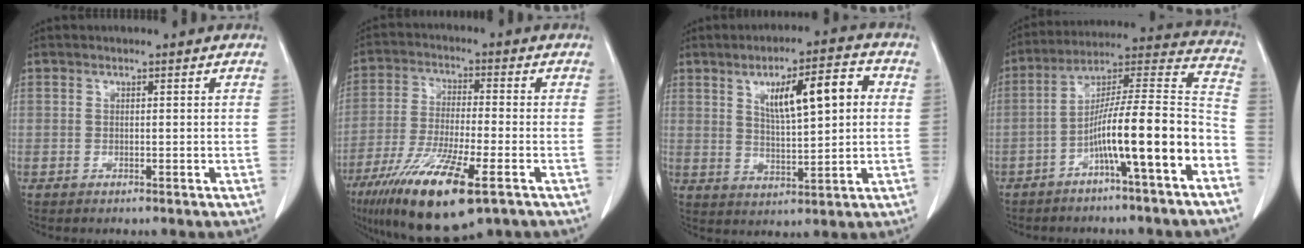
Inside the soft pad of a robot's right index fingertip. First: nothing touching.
{"total": 15.5, "force": [-8.6, 2.4, 12.8], "torque": [-0.253, -0.038, -0.149]}
{"total": 10.4, "force": [2.9, 2.3, 9.7], "torque": [-0.154, 0.014, 0.050]}
{"total": 15.7, "force": [-6.8, 0.5, 14.1], "torque": [-0.219, 0.025, -0.112]}